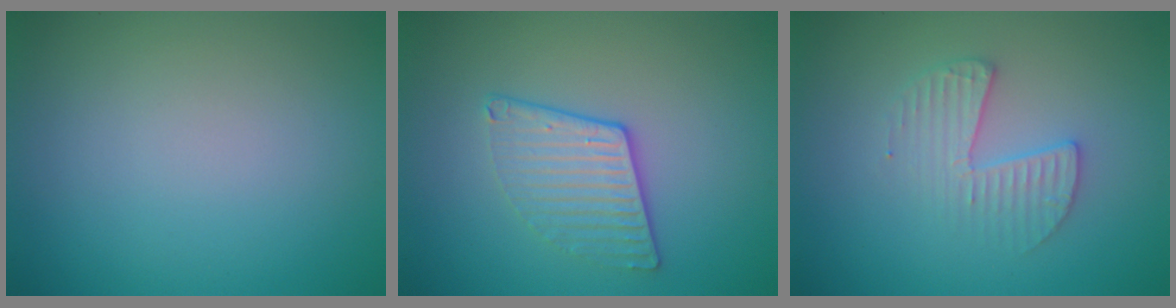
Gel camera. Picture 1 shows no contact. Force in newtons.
{"total": 2.8, "press": 2.3, "slide": 1.6}
{"total": 2.7, "press": 2.7, "slide": 0.3}